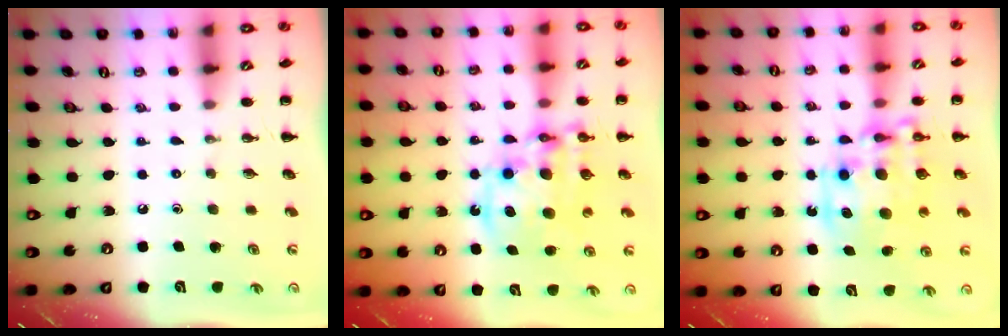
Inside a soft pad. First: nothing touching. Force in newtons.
{"total": 14.6, "press": 14.1, "slide": 3.6}
{"total": 13.5, "press": 13.1, "slide": 3.3}